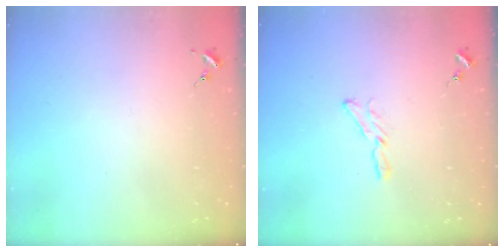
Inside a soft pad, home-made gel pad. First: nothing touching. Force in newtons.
{"total": 5.4, "press": 5.4, "slide": 0.2}